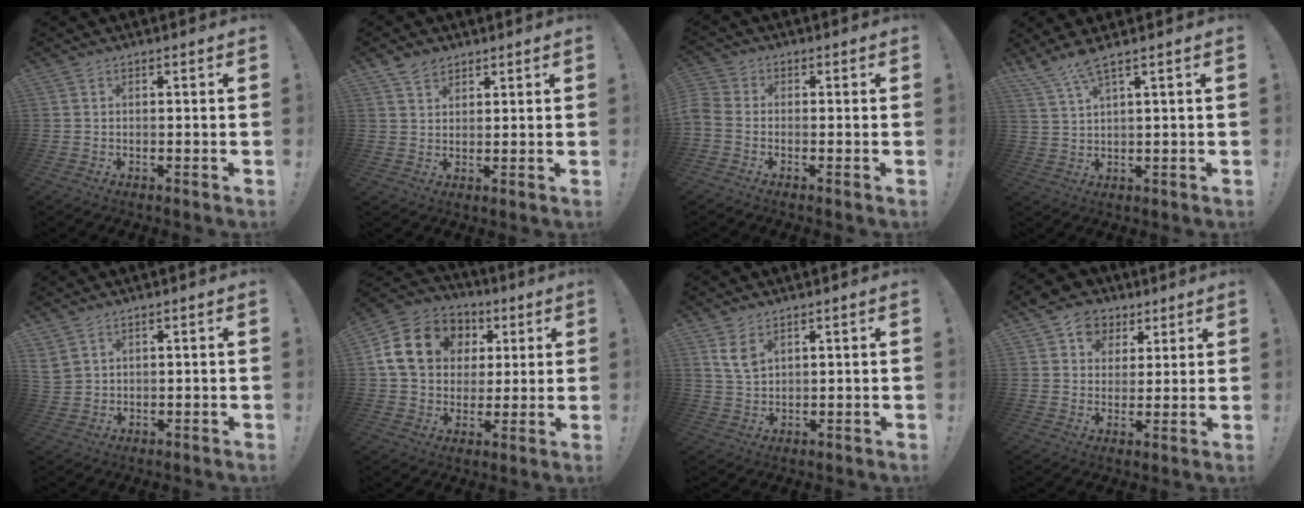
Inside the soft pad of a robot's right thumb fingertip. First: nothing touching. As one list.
[{"total": 4.7, "force": [3.4, 3.0, 1.3], "torque": [-0.018, -0.013, 0.063]}, {"total": 3.3, "force": [-1.3, 2.1, 2.2], "torque": [-0.050, -0.001, -0.023]}, {"total": 5.0, "force": [3.8, 0.0, 3.3], "torque": [-0.071, -0.015, 0.067]}, {"total": 3.7, "force": [2.6, 2.1, 1.6], "torque": [-0.036, -0.015, 0.050]}, {"total": 17.8, "force": [5.2, 14.3, 9.2], "torque": [-0.149, -0.003, 0.113]}, {"total": 6.1, "force": [3.4, 3.6, 3.5], "torque": [-0.055, -0.017, 0.064]}, {"total": 10.0, "force": [5.3, 8.1, 2.4], "torque": [-0.043, -0.025, 0.106]}]